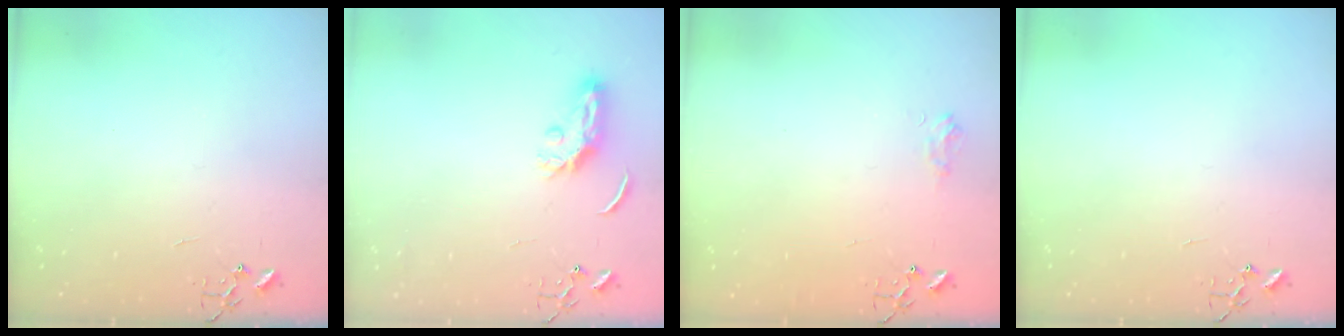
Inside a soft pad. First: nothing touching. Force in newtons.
{"total": 5.6, "press": 5.6, "slide": 0.5}
{"total": 6.3, "press": 6.3, "slide": 0.8}
{"total": 0.0}